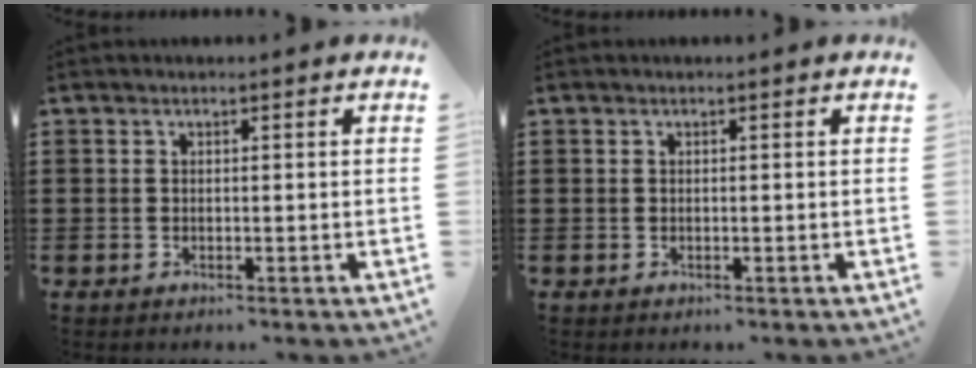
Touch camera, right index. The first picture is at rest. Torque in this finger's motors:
{"motor_torque": [0.86, 0.81, 0.02, 0.03]}